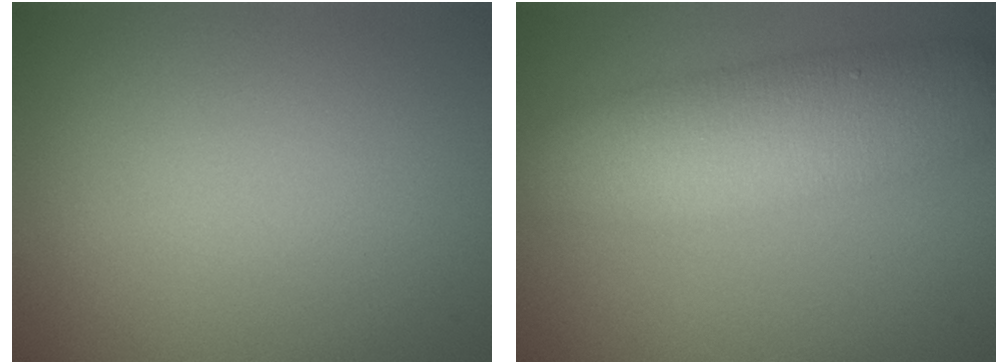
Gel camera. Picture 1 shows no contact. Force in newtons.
{"total": 8.8, "press": 8.8, "slide": 0.4}